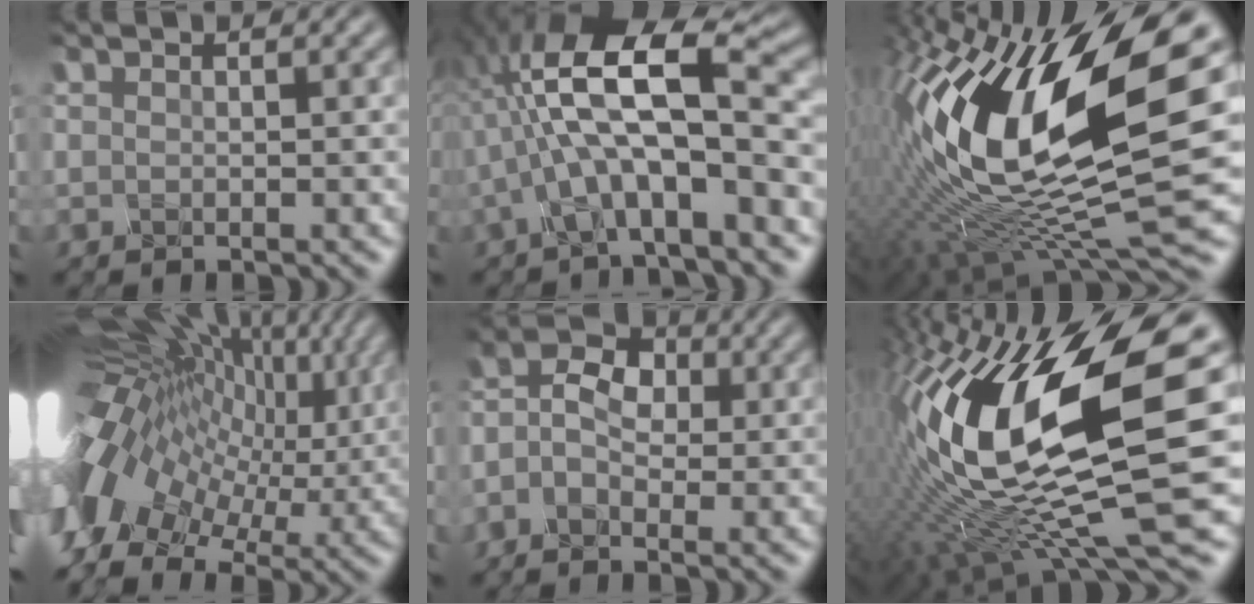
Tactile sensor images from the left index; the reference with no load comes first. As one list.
[{"total": 9.0, "force": [-2.0, 2.5, 8.4], "torque": [-0.161, 0.018, -0.021]}, {"total": 15.6, "force": [1.4, 5.3, 14.6], "torque": [-0.299, -0.005, 0.042]}, {"total": 14.2, "force": [0.7, 8.7, 11.3], "torque": [-0.237, -0.001, 0.040]}, {"total": 2.9, "force": [-1.7, 1.9, 1.4], "torque": [-0.038, 0.003, -0.021]}, {"total": 15.5, "force": [0.0, 4.2, 15.0], "torque": [-0.308, -0.010, 0.020]}]